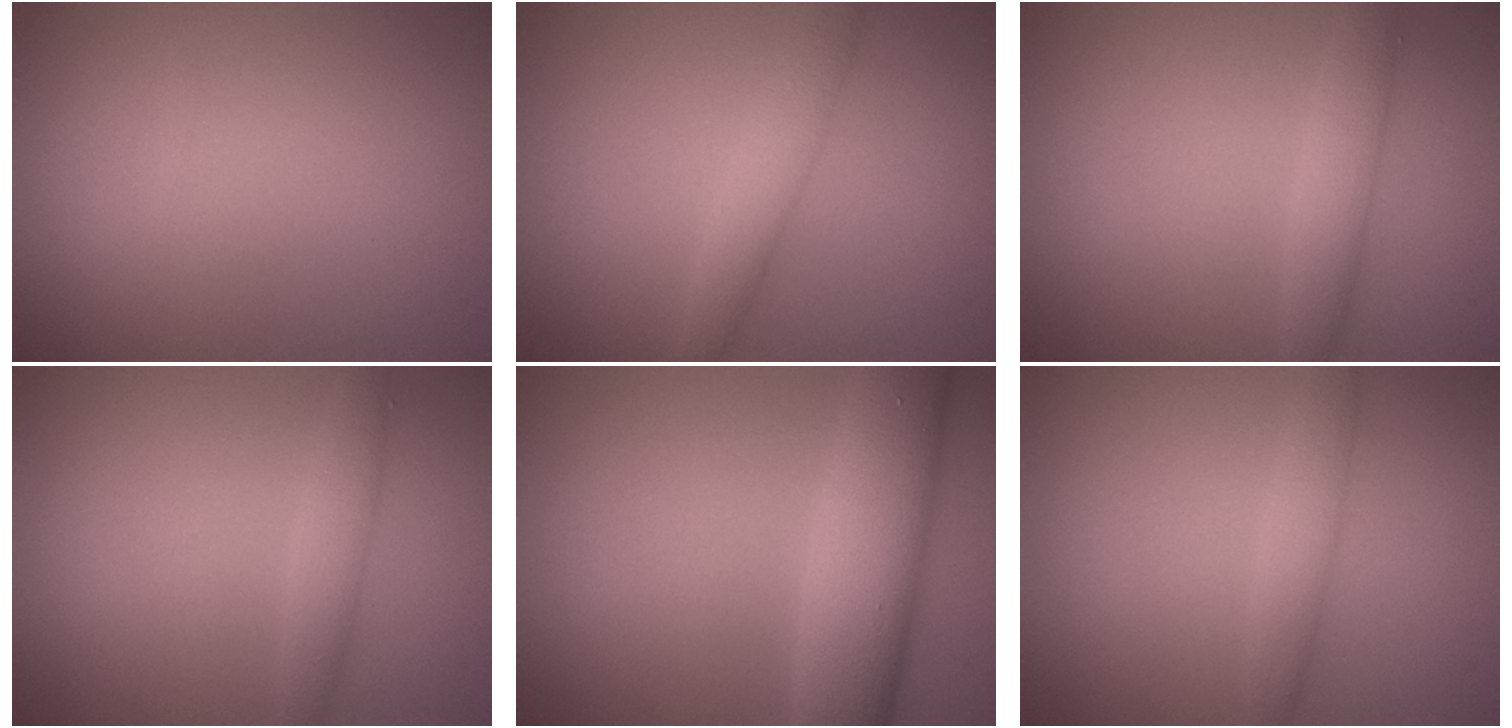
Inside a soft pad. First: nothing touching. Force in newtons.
{"total": 2.7, "press": 2.7, "slide": 0.1}
{"total": 2.4, "press": 2.4, "slide": 0.1}
{"total": 1.9, "press": 1.9, "slide": 0.0}
{"total": 7.3, "press": 7.3, "slide": 0.2}
{"total": 2.2, "press": 2.2, "slide": 0.1}